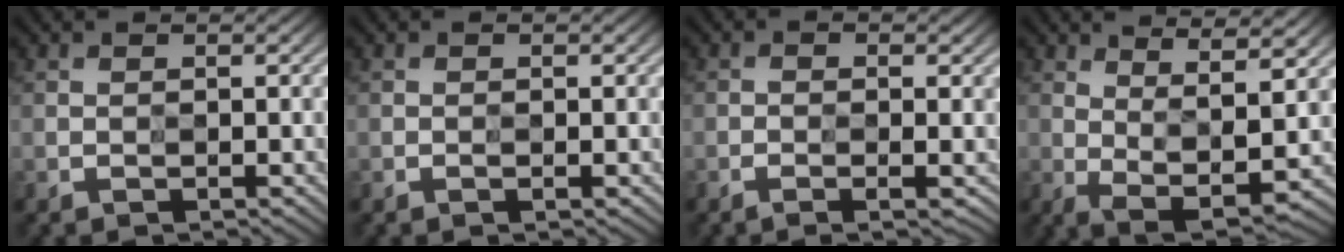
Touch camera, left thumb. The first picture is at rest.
{"total": 0.5, "force": [-0.5, 0.0, 0.2], "torque": [-0.004, -0.001, -0.008]}
{"total": 2.8, "force": [-1.1, 0.7, 2.4], "torque": [-0.043, -0.005, -0.018]}
{"total": 7.4, "force": [2.9, 2.2, 6.4], "torque": [-0.121, -0.002, 0.051]}